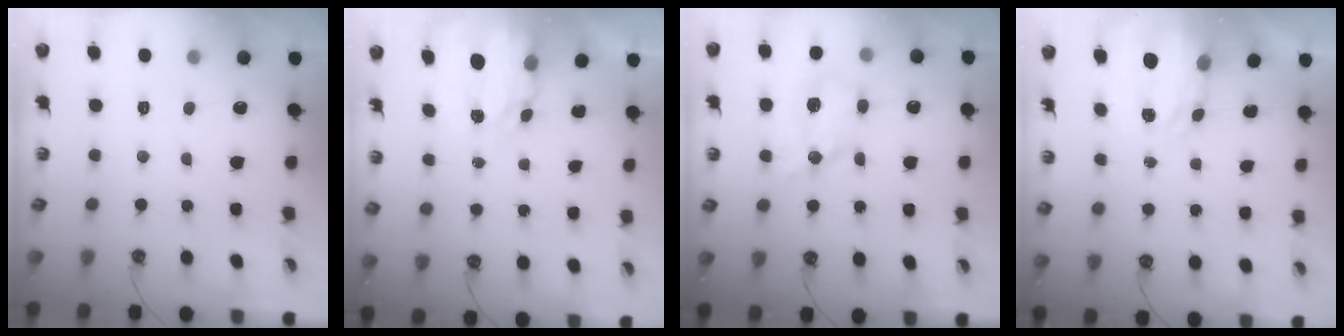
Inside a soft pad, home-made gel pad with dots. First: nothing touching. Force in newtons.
{"total": 3.9, "press": 3.9, "slide": 0.1}
{"total": 10.9, "press": 10.9, "slide": 0.3}
{"total": 3.6, "press": 3.6, "slide": 0.5}